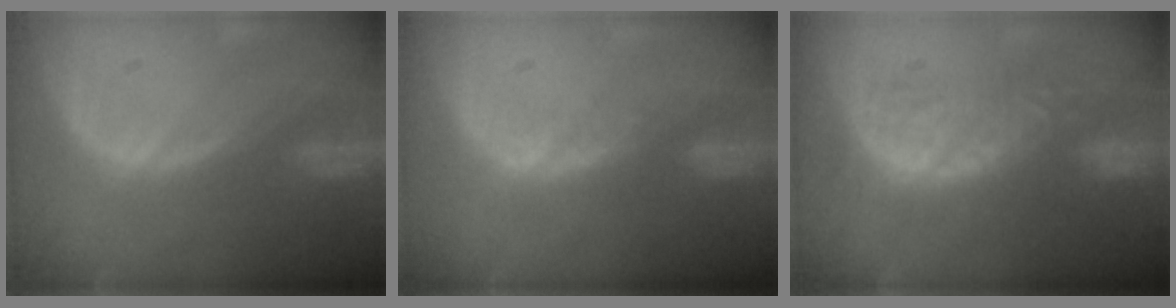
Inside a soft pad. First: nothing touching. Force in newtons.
{"total": 2.5, "press": 1.9, "slide": 1.5}
{"total": 8.7, "press": 8.3, "slide": 2.5}